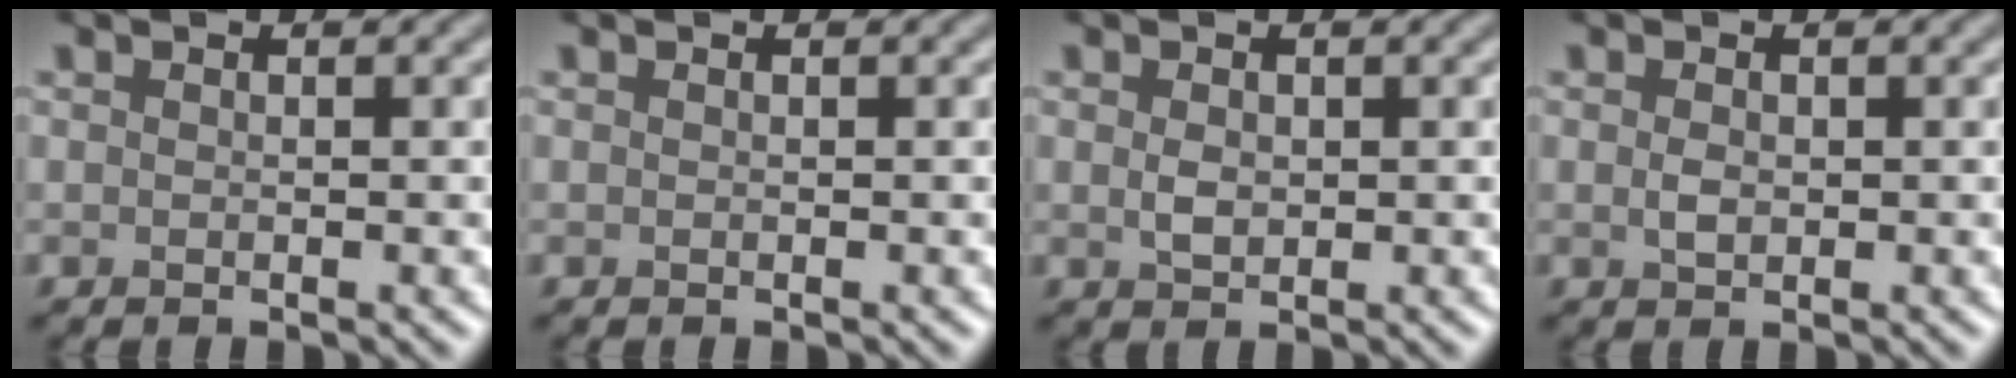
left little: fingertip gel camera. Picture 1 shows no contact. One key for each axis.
{"total": 0.0}
{"total": 1.4, "fx": 0.2, "fy": 1.0, "fz": 1.0, "tx": -0.022, "ty": -0.001, "tz": 0.005}
{"total": 1.1, "fx": 0.1, "fy": 0.7, "fz": 0.9, "tx": -0.019, "ty": -0.003, "tz": 0.002}